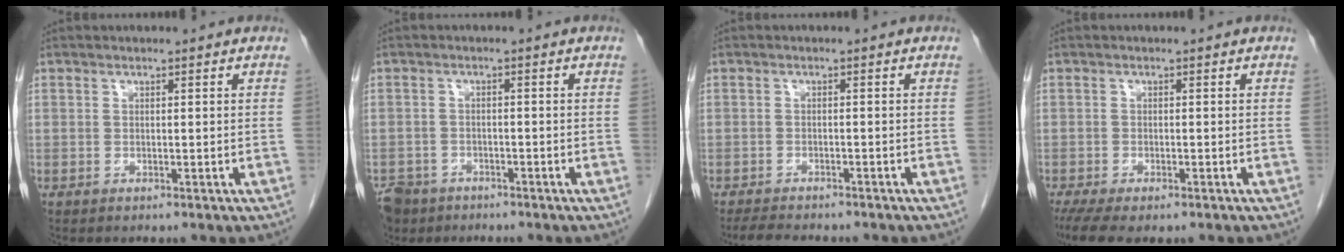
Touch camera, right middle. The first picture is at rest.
{"total": 6.1, "force": [-4.6, 3.9, 0.9], "torque": [-0.022, 0.000, -0.079]}
{"total": 6.0, "force": [-5.3, 1.3, 2.6], "torque": [-0.044, -0.012, -0.077]}
{"total": 6.9, "force": [-4.9, 2.3, 4.2], "torque": [-0.075, -0.018, -0.079]}